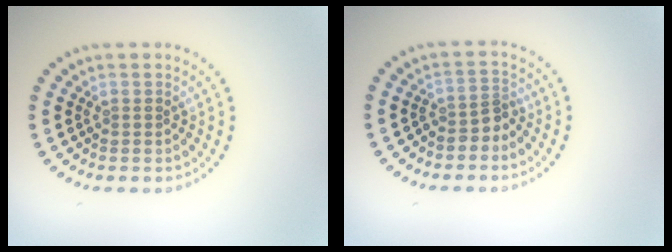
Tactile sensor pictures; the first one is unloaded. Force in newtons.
{"total": 2.0, "press": 1.4, "slide": 1.4}